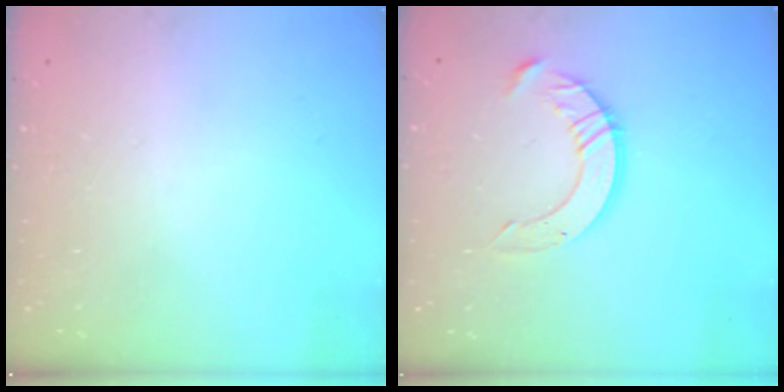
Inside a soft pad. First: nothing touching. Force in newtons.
{"total": 10.5, "press": 10.5, "slide": 0.9}